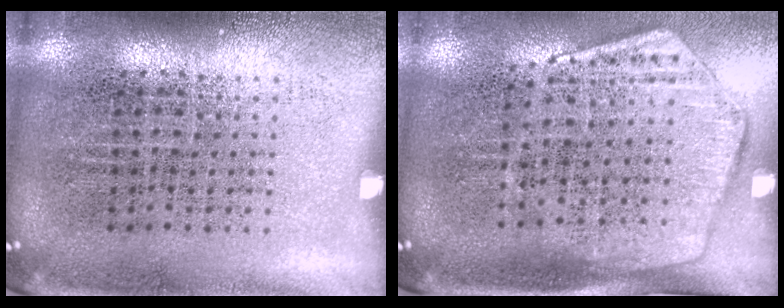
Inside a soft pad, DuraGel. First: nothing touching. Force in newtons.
{"total": 1.8, "press": 1.5, "slide": 1.0}